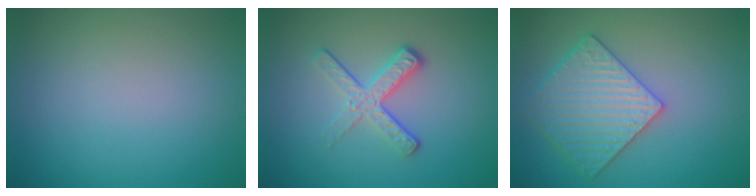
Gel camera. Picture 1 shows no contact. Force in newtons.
{"total": 3.7, "press": 2.5, "slide": 2.7}
{"total": 4.9, "press": 4.5, "slide": 1.9}